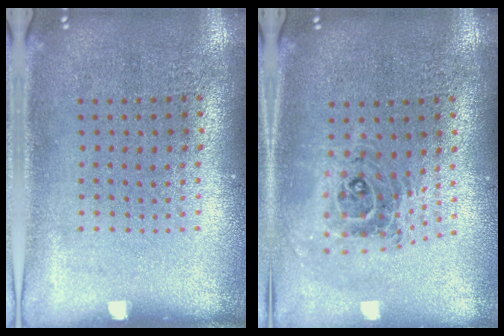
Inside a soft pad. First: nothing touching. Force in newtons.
{"total": 0.9, "press": 0.9, "slide": 0.2}